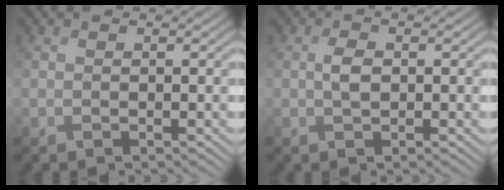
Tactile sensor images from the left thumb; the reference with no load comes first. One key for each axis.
{"total": 2.0, "fx": 0.0, "fy": 1.0, "fz": 1.7, "tx": -0.037, "ty": 0.002, "tz": 0.000}